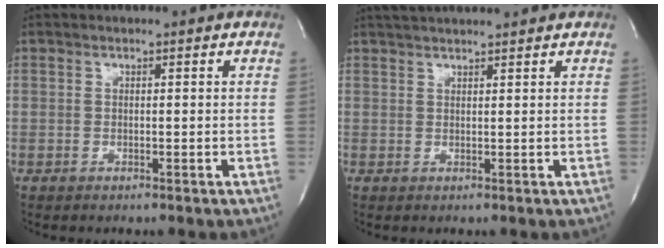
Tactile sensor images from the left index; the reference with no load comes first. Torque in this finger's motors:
{"motor_torque": [0.14, -0.49, 0.01, 0.00]}